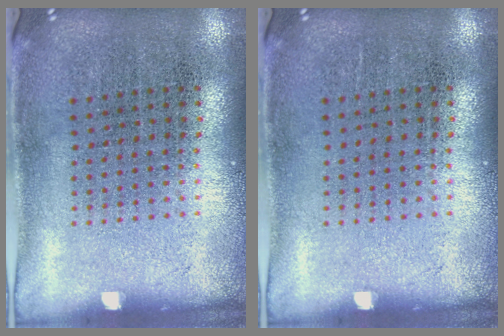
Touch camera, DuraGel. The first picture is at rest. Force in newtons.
{"total": 0.0}